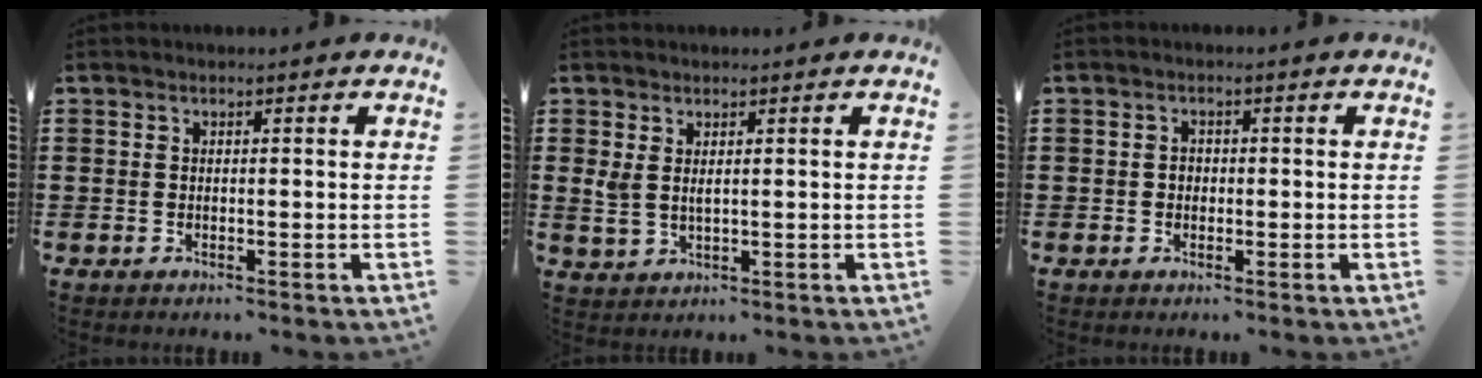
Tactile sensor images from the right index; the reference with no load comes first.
{"total": 2.4, "force": [1.2, 1.0, 1.8], "torque": [-0.046, 0.001, 0.019]}
{"total": 1.2, "force": [-0.2, 1.0, 0.6], "torque": [-0.014, 0.004, -0.005]}